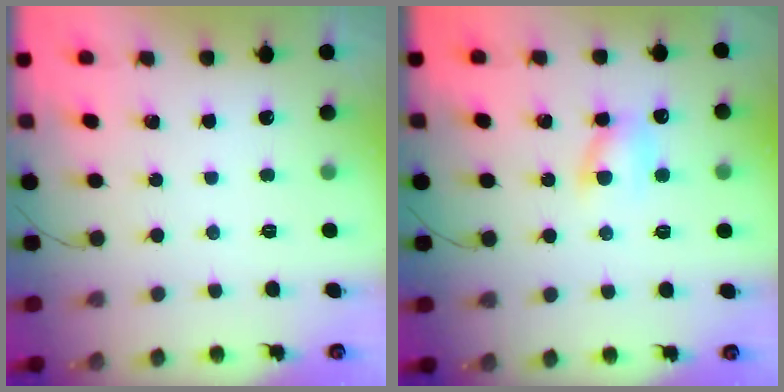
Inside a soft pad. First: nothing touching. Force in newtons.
{"total": 6.9, "press": 6.7, "slide": 1.4}